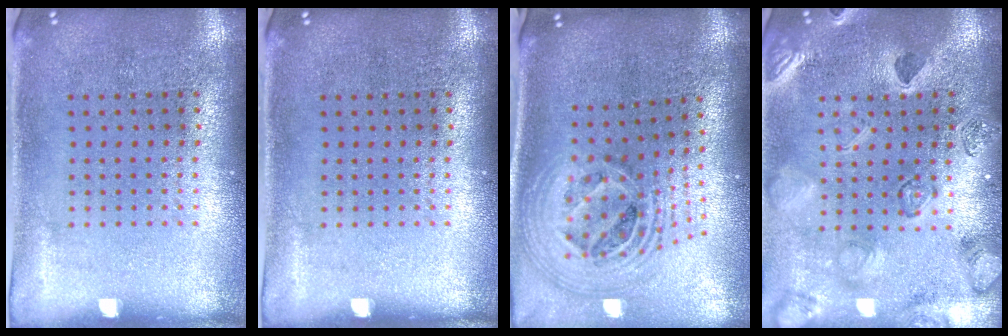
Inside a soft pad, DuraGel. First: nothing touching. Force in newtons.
{"total": 0.0}
{"total": 2.7, "press": 1.9, "slide": 1.9}
{"total": 2.5, "press": 2.4, "slide": 0.5}